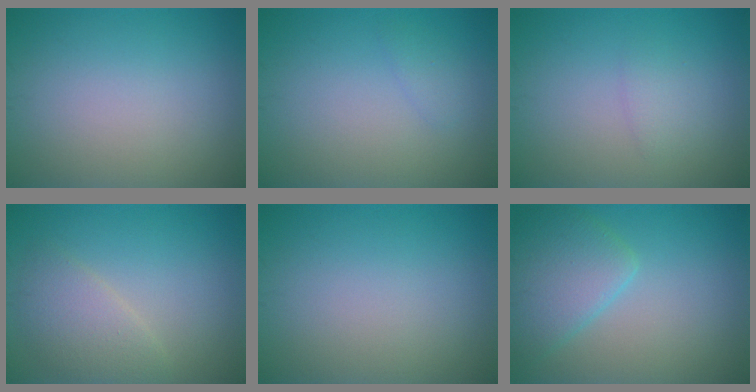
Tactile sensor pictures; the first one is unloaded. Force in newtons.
{"total": 0.9, "press": 0.9, "slide": 0.1}
{"total": 1.2, "press": 1.2, "slide": 0.2}
{"total": 2.9, "press": 2.9, "slide": 0.2}
{"total": 0.0}
{"total": 4.6, "press": 4.6, "slide": 0.3}